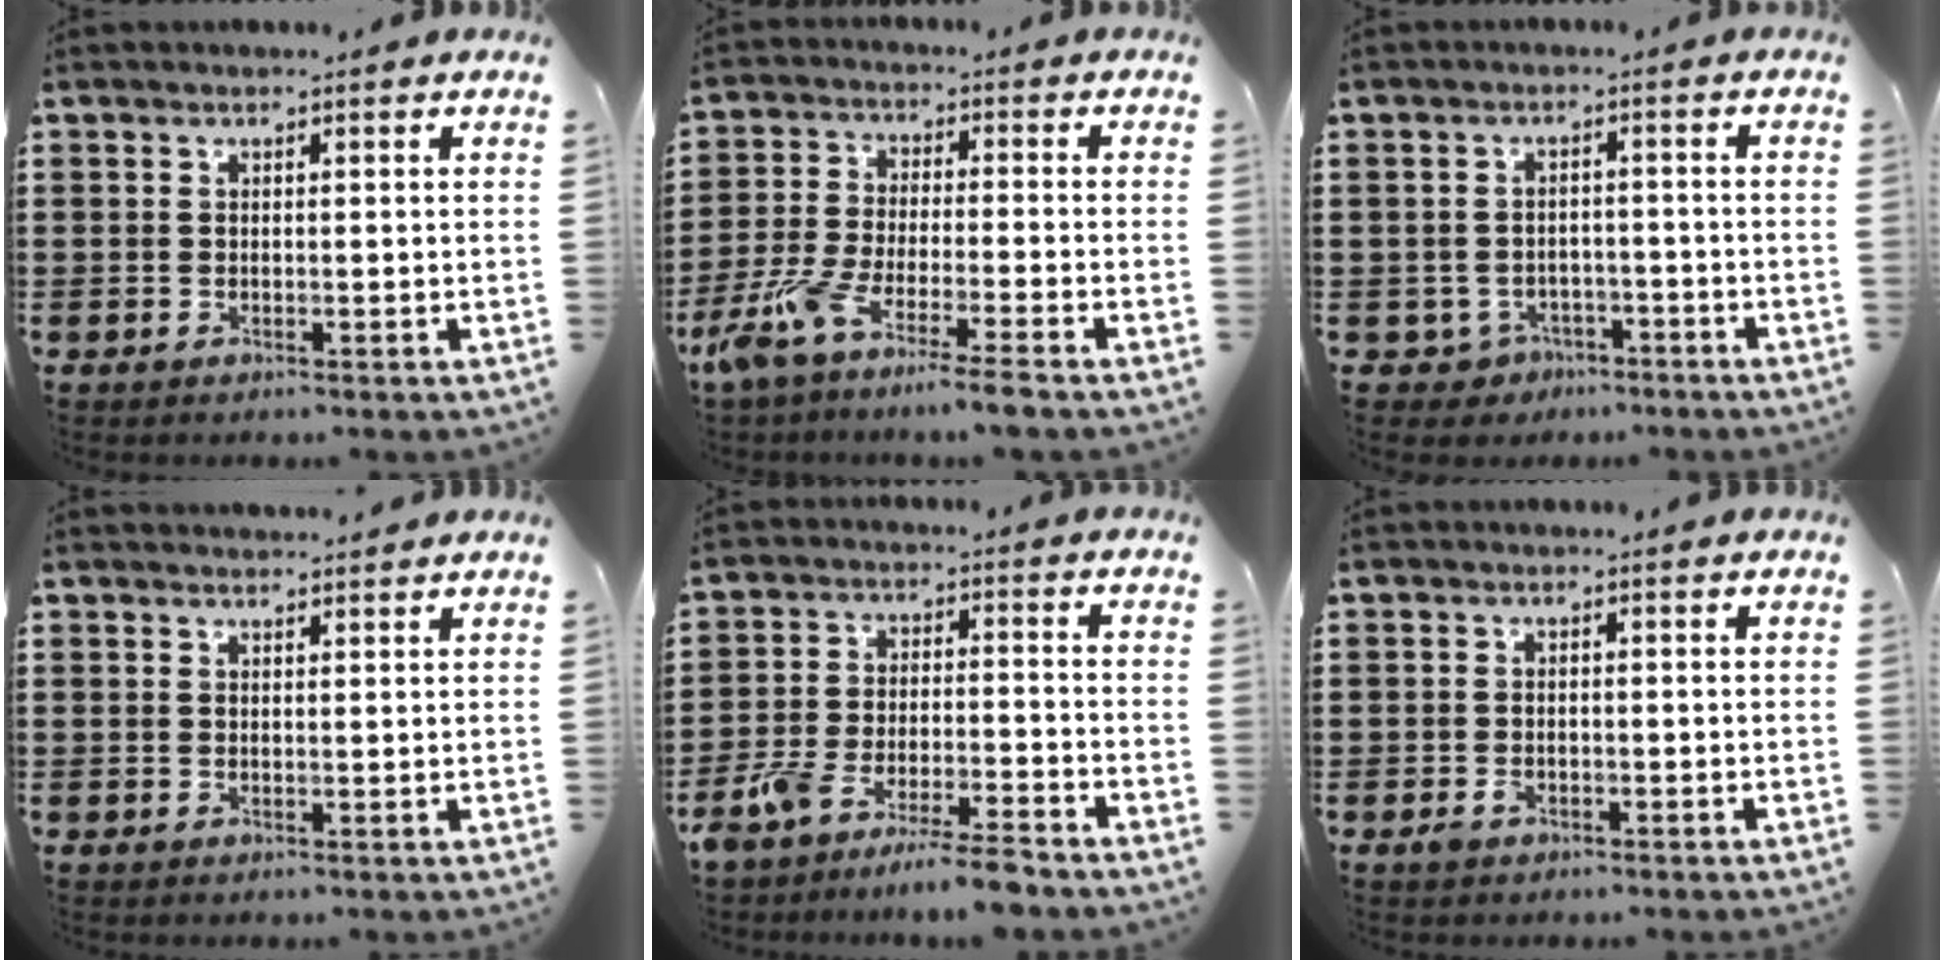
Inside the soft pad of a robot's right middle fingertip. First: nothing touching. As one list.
[{"total": 7.3, "force": [-6.2, -0.5, 3.7], "torque": [-0.091, -0.021, -0.125]}, {"total": 3.1, "force": [-2.7, 1.6, 0.3], "torque": [-0.023, 0.003, -0.060]}, {"total": 1.2, "force": [1.2, 0.1, 0.0], "torque": [0.005, -0.003, 0.022]}, {"total": 7.3, "force": [-6.8, 0.2, 2.8], "torque": [-0.067, -0.004, -0.134]}, {"total": 1.3, "force": [-0.7, 0.8, 0.7], "torque": [-0.016, -0.002, -0.013]}]